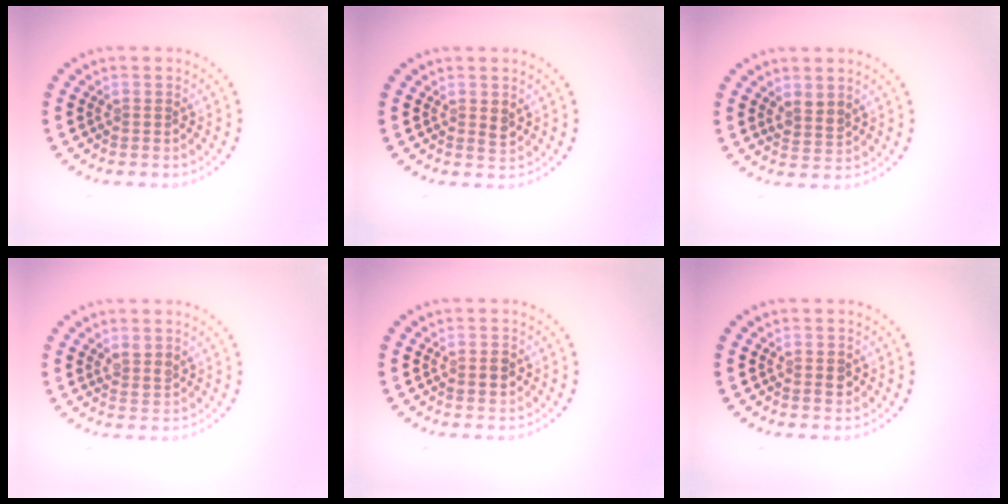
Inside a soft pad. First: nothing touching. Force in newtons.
{"total": 1.1, "press": 1.1, "slide": 0.2}
{"total": 1.4, "press": 1.2, "slide": 0.8}
{"total": 1.3, "press": 1.1, "slide": 0.7}
{"total": 1.5, "press": 1.5, "slide": 0.1}
{"total": 1.3, "press": 1.2, "slide": 0.4}